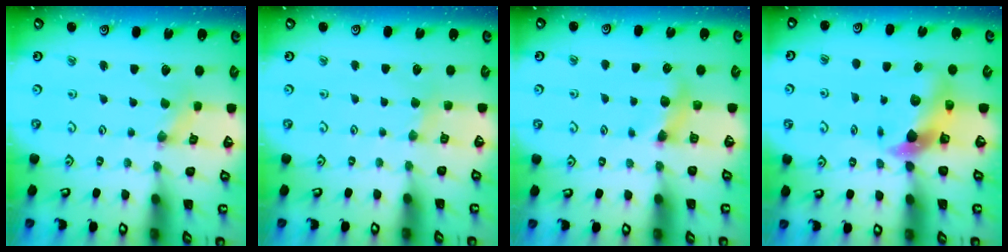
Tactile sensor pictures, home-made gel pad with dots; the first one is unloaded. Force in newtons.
{"total": 2.0, "press": 2.0, "slide": 0.4}
{"total": 5.8, "press": 5.8, "slide": 0.1}
{"total": 8.2, "press": 8.1, "slide": 1.2}